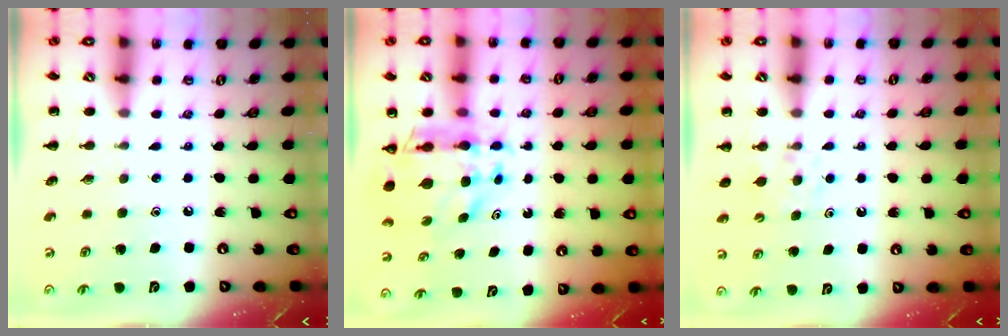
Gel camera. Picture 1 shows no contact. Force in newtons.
{"total": 8.9, "press": 8.3, "slide": 3.3}
{"total": 4.7, "press": 4.4, "slide": 1.4}